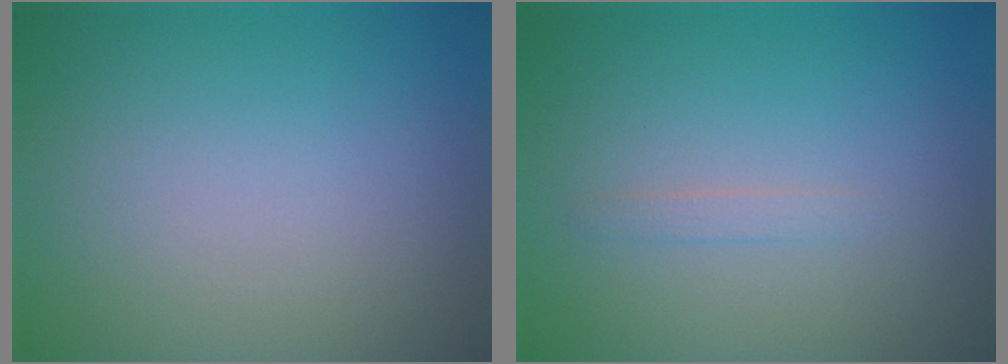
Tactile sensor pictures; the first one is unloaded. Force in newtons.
{"total": 0.8, "press": 0.8, "slide": 0.0}